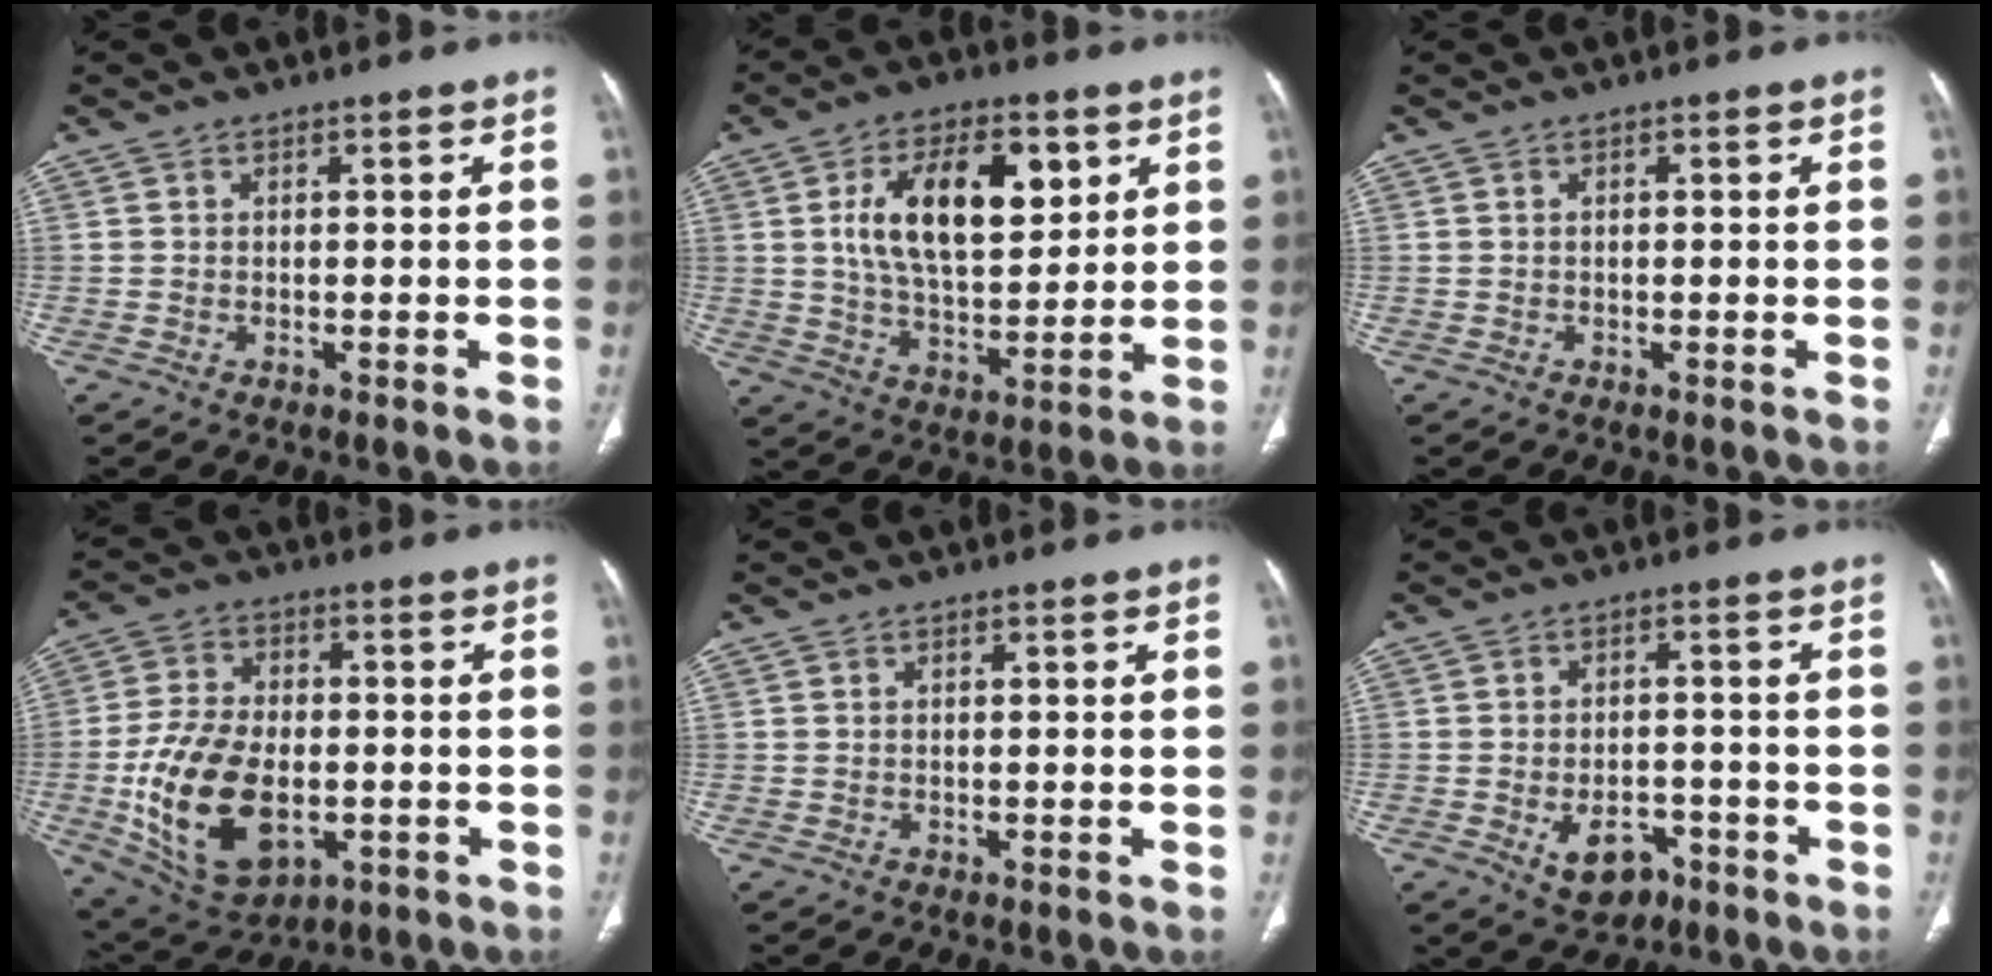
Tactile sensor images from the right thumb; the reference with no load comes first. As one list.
[{"total": 16.8, "force": [5.2, 8.8, 13.4], "torque": [-0.195, -0.016, 0.094]}, {"total": 0.0}, {"total": 18.2, "force": [-4.0, 10.9, 14.0], "torque": [-0.247, 0.003, -0.052]}, {"total": 0.0}, {"total": 6.8, "force": [-3.2, 4.4, 4.0], "torque": [-0.048, 0.021, -0.041]}]